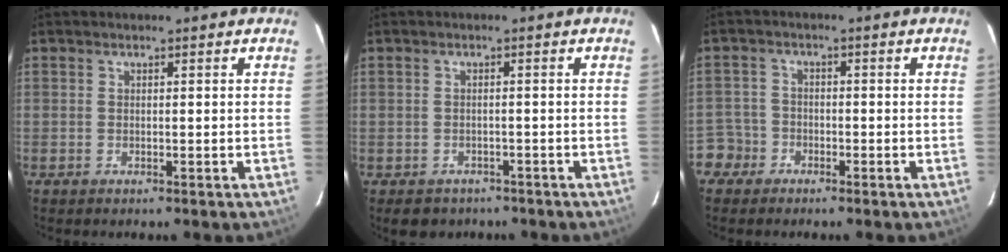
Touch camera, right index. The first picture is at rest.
{"total": 4.6, "force": [-3.0, 3.4, 1.0], "torque": [-0.014, 0.007, -0.036]}
{"total": 4.3, "force": [-2.5, 3.5, -0.5], "torque": [0.013, 0.026, -0.051]}